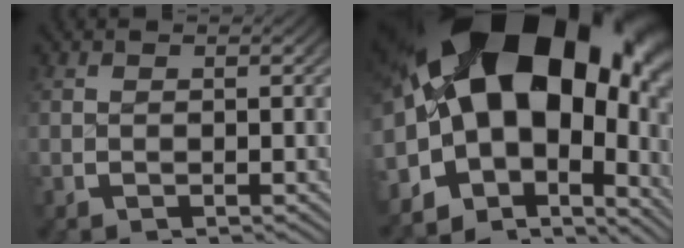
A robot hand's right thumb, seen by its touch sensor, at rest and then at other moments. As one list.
[{"total": 26.3, "force": [2.4, 17.4, 19.6], "torque": [-0.359, -0.021, 0.036]}]